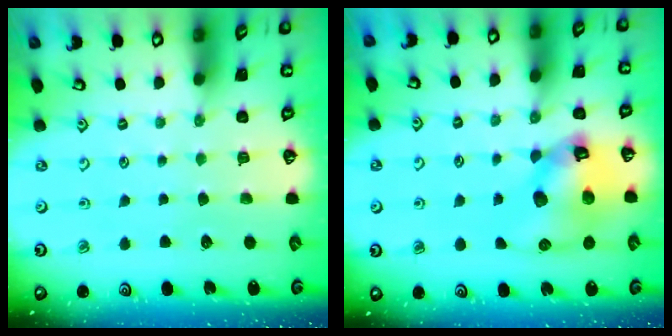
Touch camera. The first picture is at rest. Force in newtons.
{"total": 12.9, "press": 12.8, "slide": 1.8}